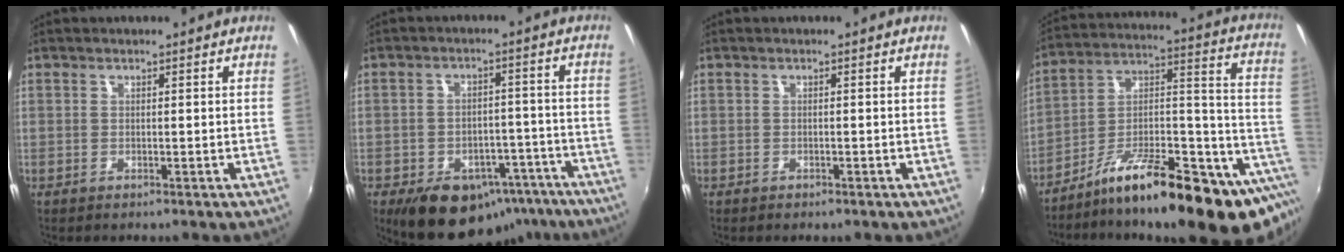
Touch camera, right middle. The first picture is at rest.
{"total": 16.2, "force": [-10.6, 9.7, 7.5], "torque": [-0.133, 0.022, -0.117]}
{"total": 0.9, "force": [-0.7, 0.4, 0.3], "torque": [-0.008, -0.001, -0.010]}
{"total": 24.4, "force": [-16.0, 5.8, 17.5], "torque": [-0.205, 0.008, -0.257]}